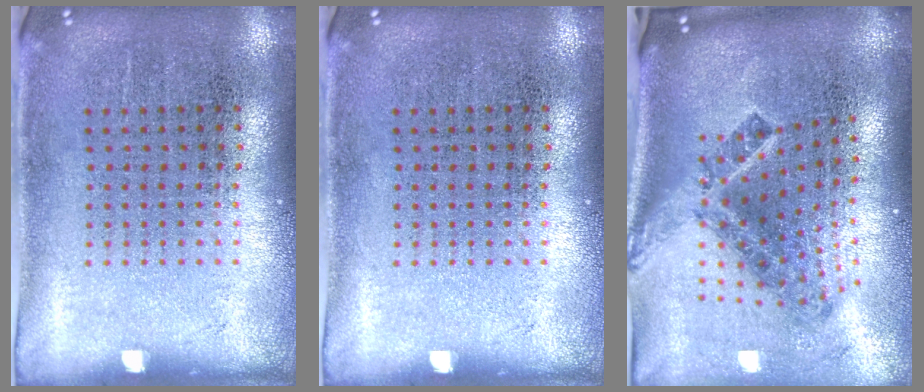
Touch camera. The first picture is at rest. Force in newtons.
{"total": 0.0}
{"total": 2.5, "press": 1.5, "slide": 2.0}